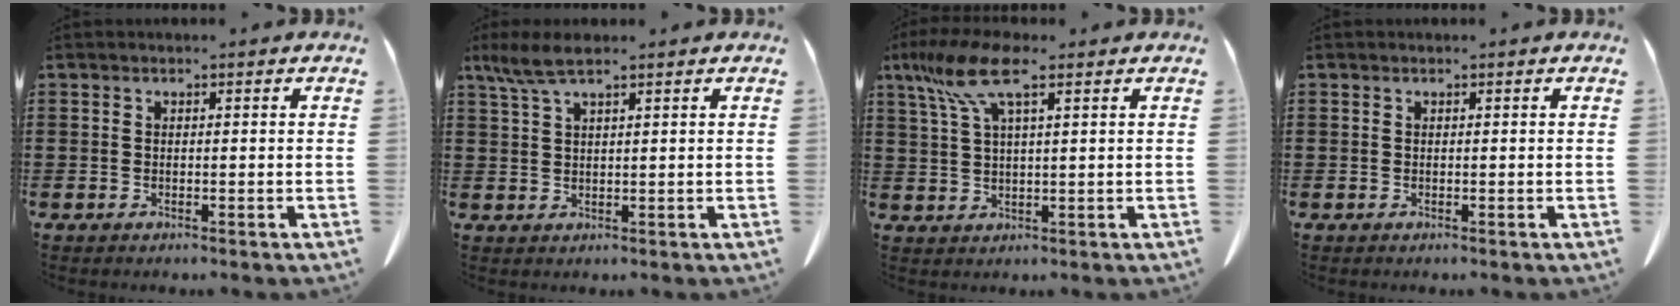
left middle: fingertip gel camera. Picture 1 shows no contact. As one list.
[{"total": 4.2, "force": [2.7, 0.8, 3.1], "torque": [-0.073, -0.001, 0.048]}, {"total": 8.5, "force": [4.9, 1.9, 6.7], "torque": [-0.155, -0.008, 0.083]}, {"total": 0.0}]